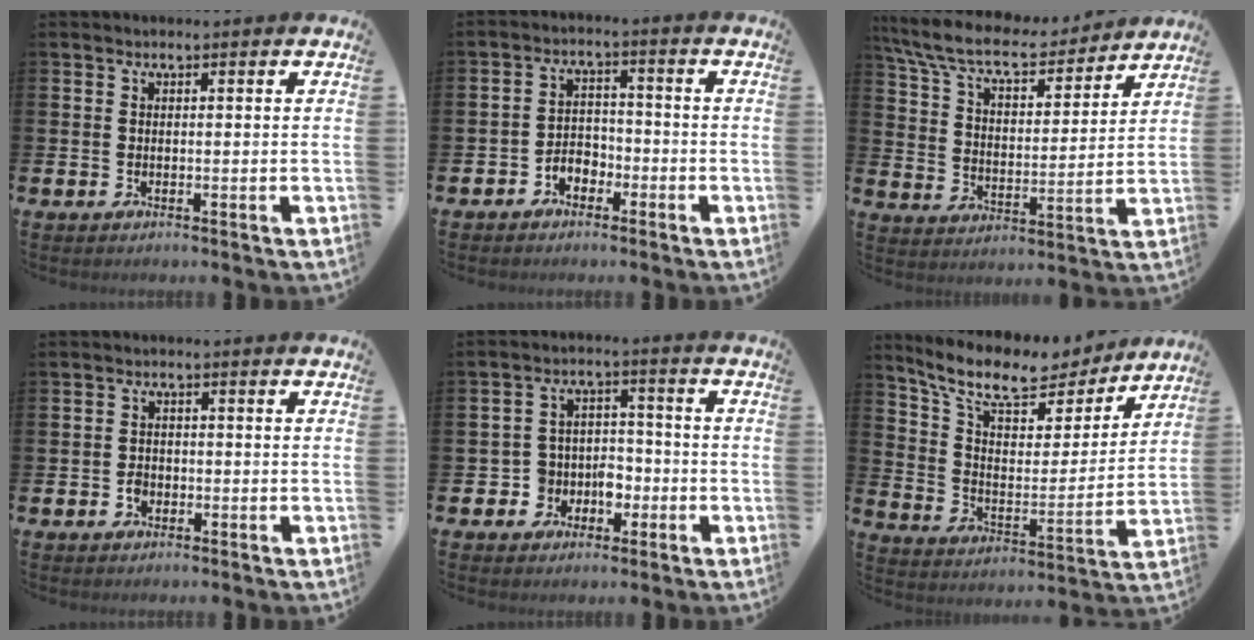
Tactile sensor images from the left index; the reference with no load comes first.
{"total": 3.0, "force": [-2.4, 1.8, 0.6], "torque": [-0.021, 0.008, -0.051]}
{"total": 9.3, "force": [8.4, 2.2, 3.5], "torque": [-0.103, -0.055, 0.143]}
{"total": 1.6, "force": [-0.8, 1.3, 0.5], "torque": [-0.008, 0.002, -0.018]}
{"total": 4.7, "force": [-2.0, 4.2, 0.9], "torque": [-0.035, 0.007, -0.041]}
{"total": 10.7, "force": [9.2, 3.7, 4.0], "torque": [-0.112, -0.061, 0.157]}